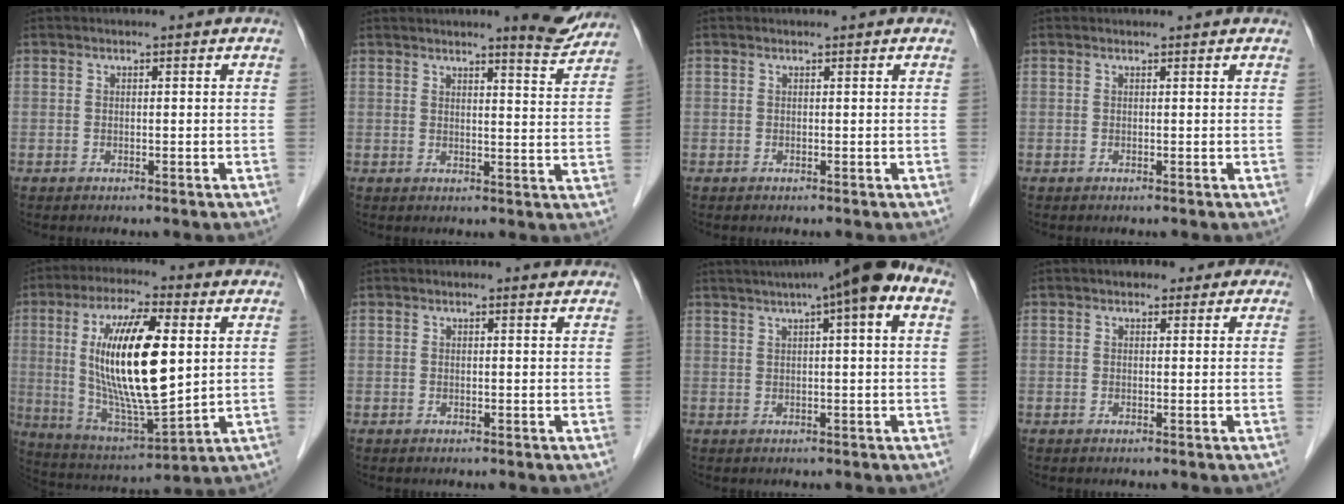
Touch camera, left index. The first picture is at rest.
{"total": 6.0, "force": [5.5, 0.3, 2.4], "torque": [-0.030, -0.020, 0.062]}
{"total": 0.9, "force": [0.9, 0.2, 0.1], "torque": [-0.008, 0.014, 0.011]}
{"total": 2.2, "force": [2.1, 0.5, 0.5], "torque": [-0.014, 0.019, 0.020]}
{"total": 18.2, "force": [3.0, 4.0, 17.5], "torque": [-0.335, -0.003, 0.058]}
{"total": 0.8, "force": [0.6, 0.3, 0.4], "torque": [-0.011, 0.006, 0.005]}
{"total": 11.4, "force": [6.1, 1.0, 9.5], "torque": [-0.135, 0.042, 0.079]}
{"total": 3.5, "force": [2.2, 2.2, 1.5], "torque": [-0.012, 0.020, 0.025]}